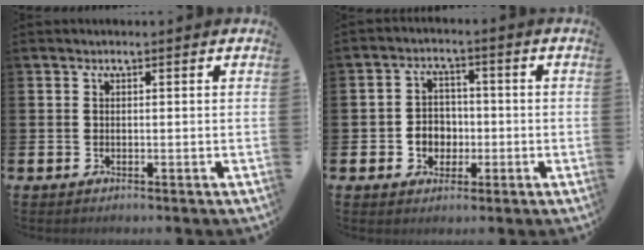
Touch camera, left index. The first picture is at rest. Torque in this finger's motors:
{"motor_torque": [0.52, 0.50, 0.10, 0.03]}